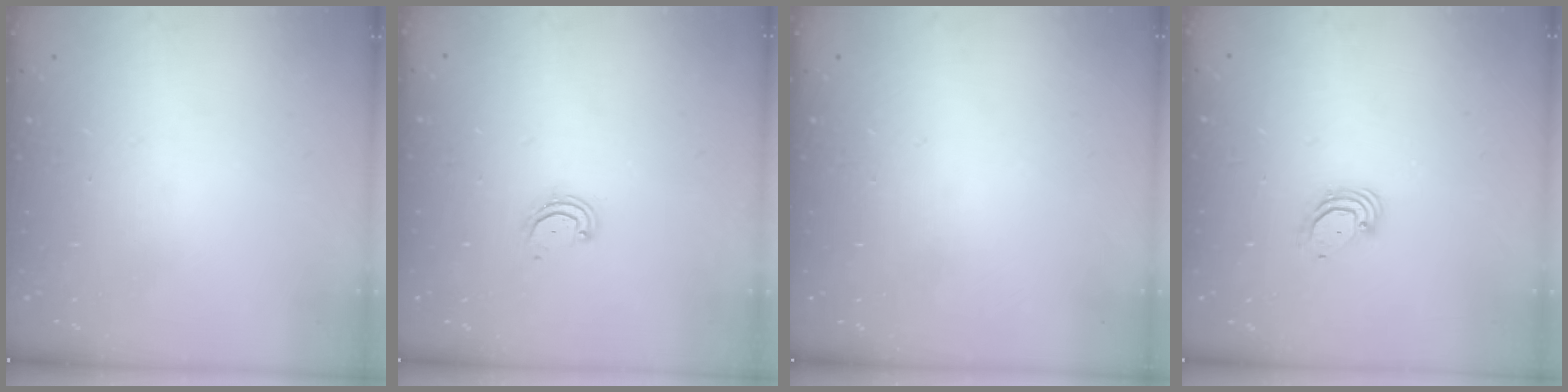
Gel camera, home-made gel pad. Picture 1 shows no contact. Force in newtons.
{"total": 2.8, "press": 2.8, "slide": 0.2}
{"total": 0.0}
{"total": 3.9, "press": 3.9, "slide": 0.1}